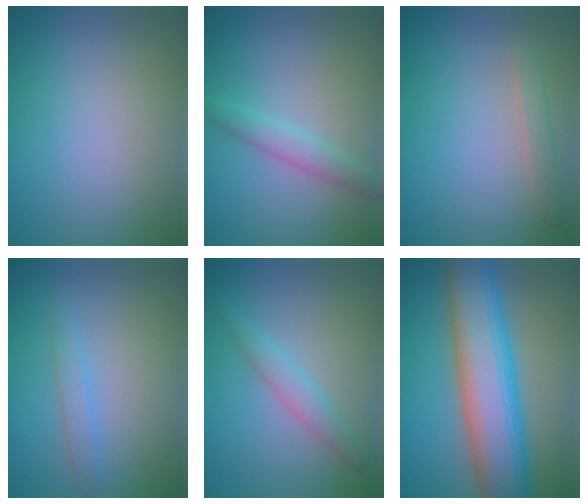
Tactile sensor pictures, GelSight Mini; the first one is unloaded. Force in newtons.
{"total": 2.0, "press": 2.0, "slide": 0.1}
{"total": 1.4, "press": 1.4, "slide": 0.0}
{"total": 1.3, "press": 1.3, "slide": 0.1}
{"total": 2.0, "press": 2.0, "slide": 0.1}
{"total": 11.0, "press": 11.0, "slide": 0.6}